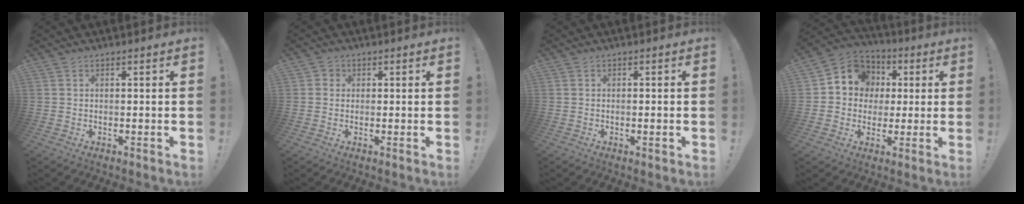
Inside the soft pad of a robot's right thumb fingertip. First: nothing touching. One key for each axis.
{"total": 1.9, "fx": 0.0, "fy": 1.7, "fz": 0.7, "tx": -0.014, "ty": 0.005, "tz": 0.001}
{"total": 1.2, "fx": -0.4, "fy": 0.1, "fz": 1.1, "tx": -0.010, "ty": -0.002, "tz": -0.008}
{"total": 10.5, "fx": 1.6, "fy": 9.6, "fz": 3.9, "tx": -0.053, "ty": 0.003, "tz": 0.036}